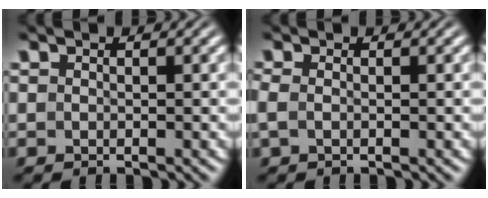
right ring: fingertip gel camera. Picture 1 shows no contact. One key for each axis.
{"total": 1.1, "fx": -0.5, "fy": 0.6, "fz": 0.9, "tx": -0.035, "ty": -0.011, "tz": -0.002}